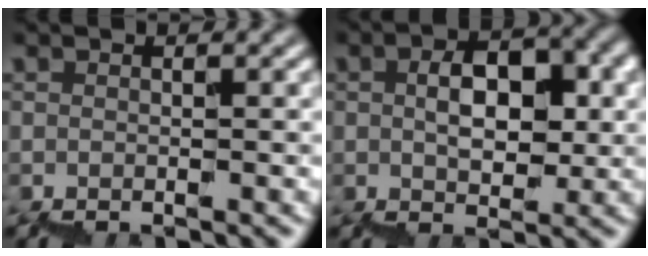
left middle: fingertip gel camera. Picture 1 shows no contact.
{"total": 4.6, "force": [1.9, 2.4, 3.5], "torque": [-0.047, 0.020, 0.028]}